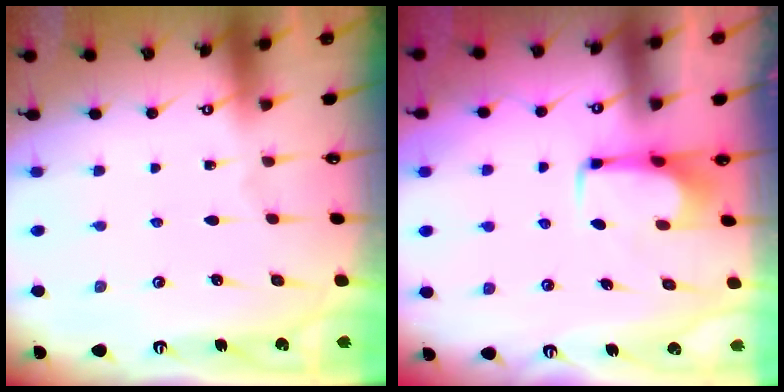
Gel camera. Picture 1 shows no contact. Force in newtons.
{"total": 1.7, "press": 1.7, "slide": 0.4}